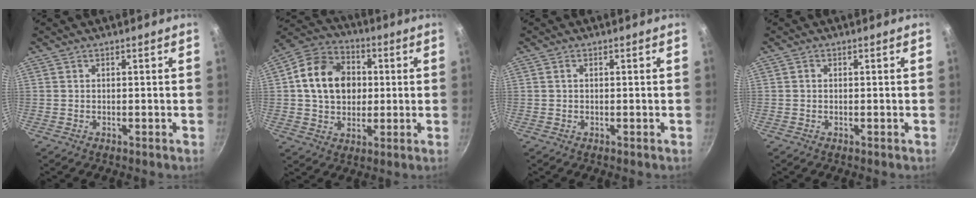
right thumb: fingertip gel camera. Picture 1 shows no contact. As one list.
[{"total": 14.8, "force": [1.8, 11.7, 9.0], "torque": [-0.128, 0.018, 0.019]}, {"total": 0.6, "force": [0.1, 0.4, 0.4], "torque": [-0.006, 0.004, 0.001]}, {"total": 0.6, "force": [0.0, 0.5, 0.3], "torque": [-0.003, 0.004, 0.000]}]